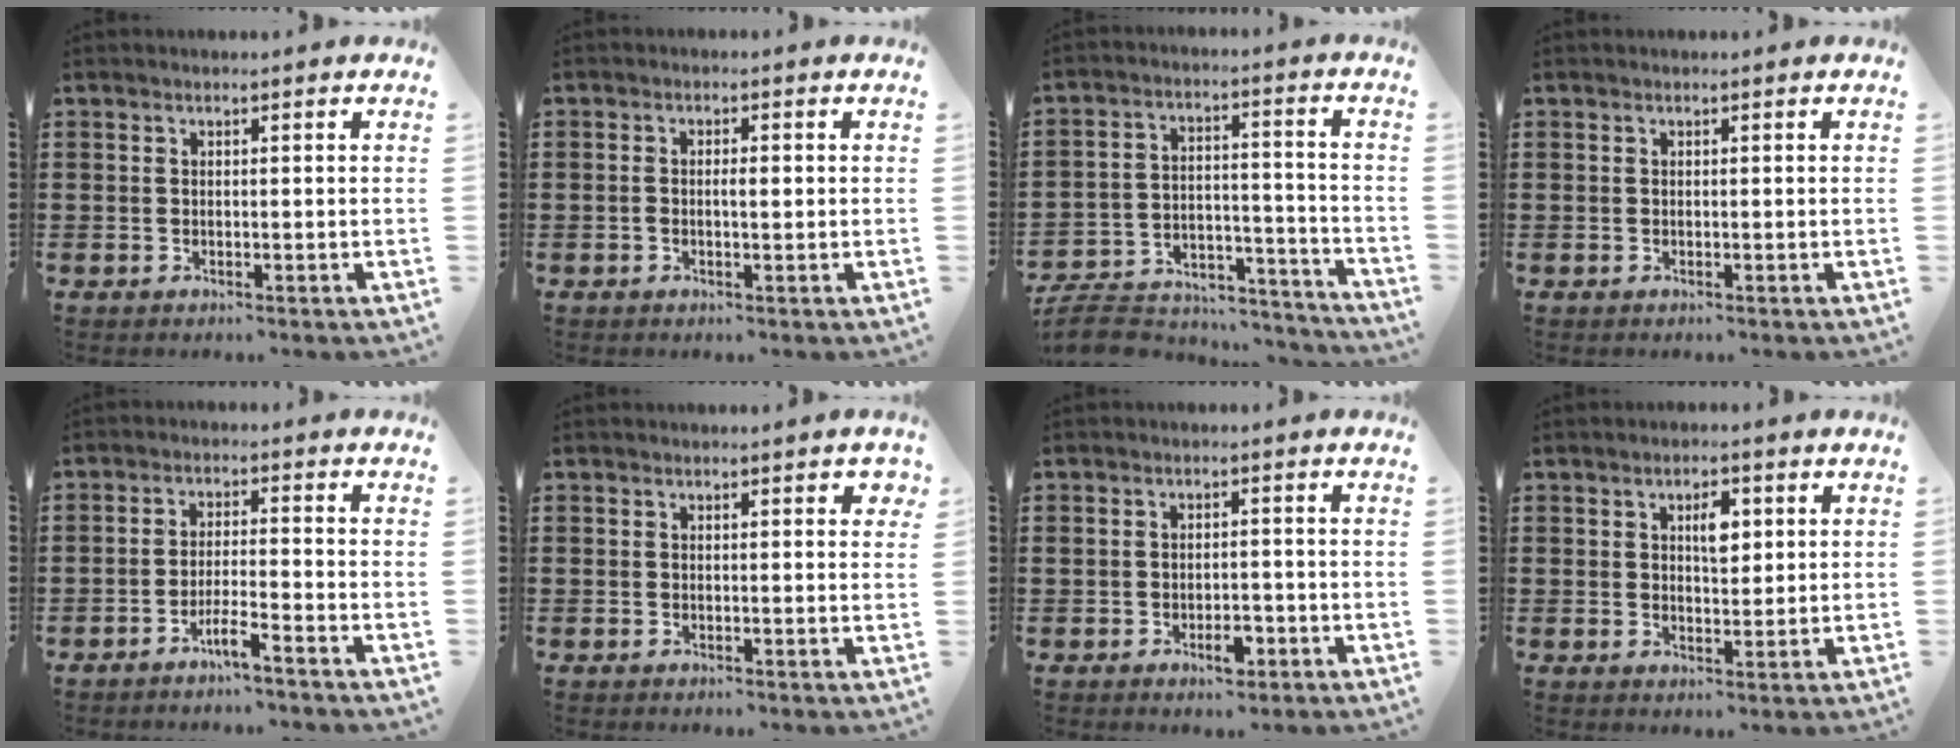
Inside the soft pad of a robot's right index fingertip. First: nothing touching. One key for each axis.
{"total": 2.0, "fx": -0.1, "fy": 0.7, "fz": 1.9, "tx": -0.035, "ty": 0.003, "tz": -0.004}
{"total": 8.4, "fx": -7.7, "fy": 2.2, "fz": 2.3, "tx": -0.043, "ty": 0.019, "tz": -0.150}
{"total": 0.0}
{"total": 3.9, "fx": -3.1, "fy": -0.1, "fz": 2.3, "tx": -0.048, "ty": 0.000, "tz": -0.060}
{"total": 1.0, "fx": 0.4, "fy": 0.4, "fz": 0.8, "tx": -0.008, "ty": 0.002, "tz": 0.005}
{"total": 3.4, "fx": -1.5, "fy": 1.8, "fz": 2.4, "tx": -0.044, "ty": 0.004, "tz": -0.028}
{"total": 4.1, "fx": 1.3, "fy": 1.9, "fz": 3.3, "tx": -0.046, "ty": 0.000, "tz": 0.016}